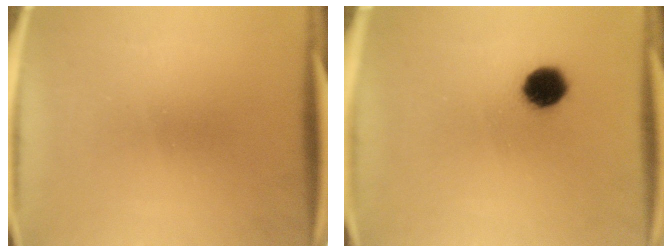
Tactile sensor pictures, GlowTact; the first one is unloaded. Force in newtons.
{"total": 7.2}